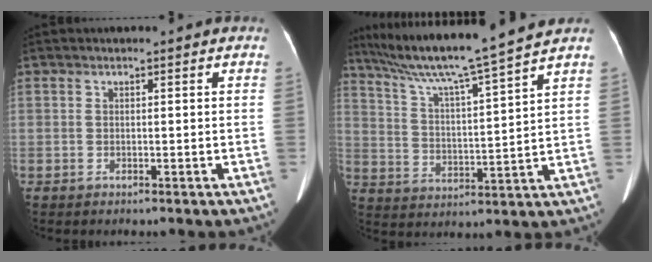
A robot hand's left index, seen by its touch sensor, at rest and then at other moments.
{"total": 15.3, "force": [12.8, -2.1, 8.0], "torque": [-0.143, -0.001, 0.211]}